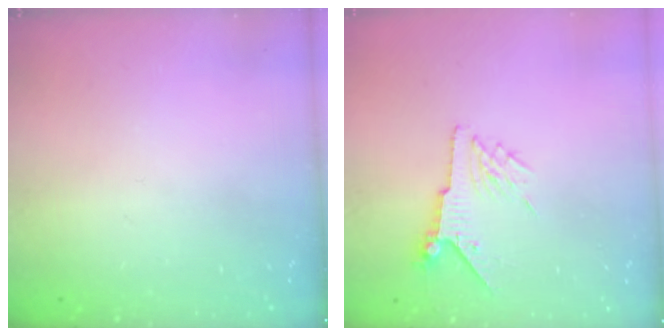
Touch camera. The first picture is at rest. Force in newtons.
{"total": 6.8, "press": 6.7, "slide": 1.0}